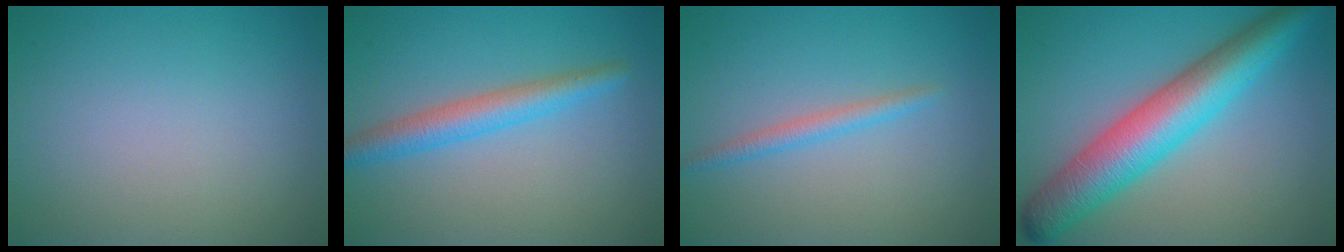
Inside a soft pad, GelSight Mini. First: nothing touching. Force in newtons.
{"total": 3.4, "press": 3.4, "slide": 0.0}
{"total": 1.6, "press": 1.6, "slide": 0.0}
{"total": 8.4, "press": 8.4, "slide": 0.2}